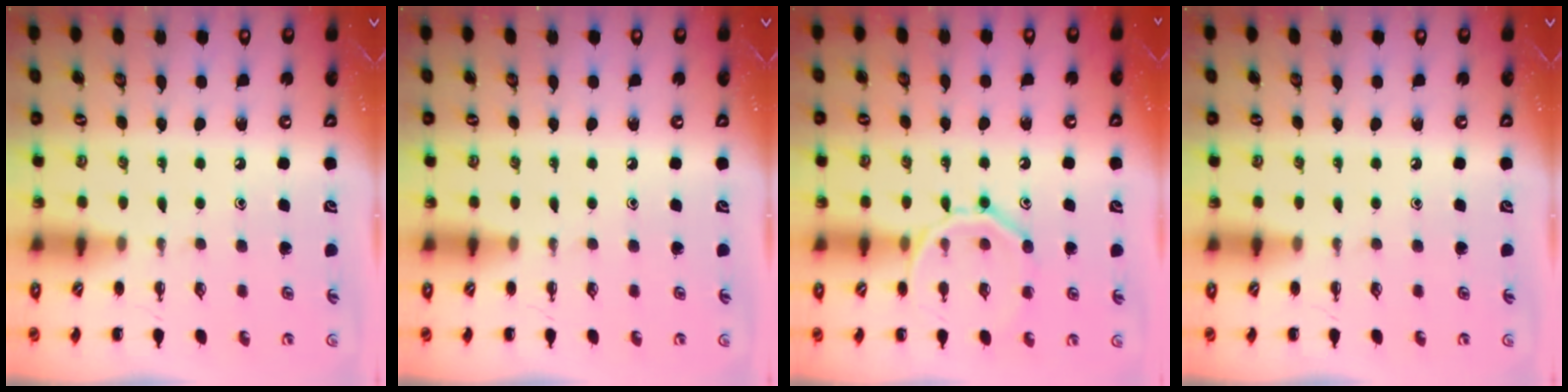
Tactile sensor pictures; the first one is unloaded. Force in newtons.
{"total": 0.0}
{"total": 13.0, "press": 12.9, "slide": 1.1}
{"total": 0.0}